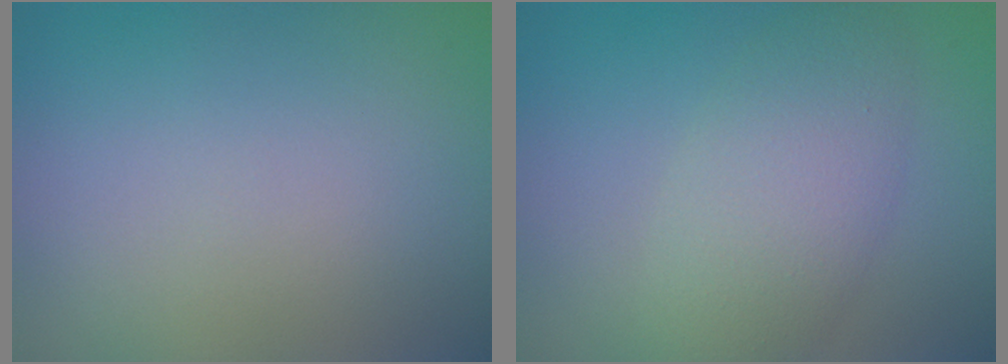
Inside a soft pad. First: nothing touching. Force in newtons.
{"total": 5.2, "press": 5.2, "slide": 0.2}